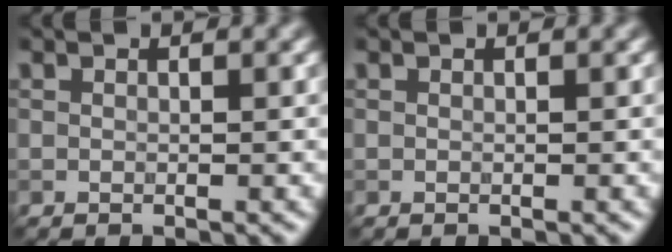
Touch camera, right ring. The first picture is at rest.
{"total": 0.0}